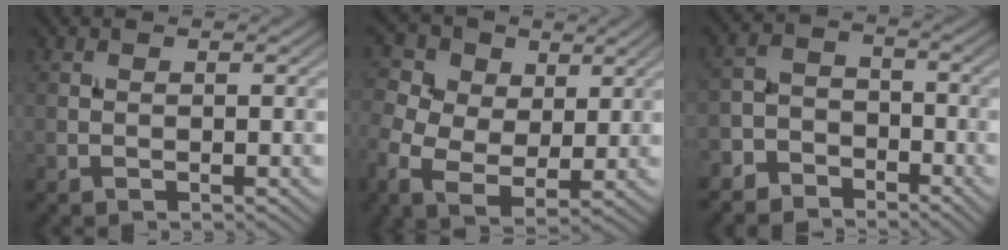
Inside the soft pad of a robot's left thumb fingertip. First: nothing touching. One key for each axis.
{"total": 8.7, "fx": 1.3, "fy": 6.6, "fz": 5.6, "tx": -0.152, "ty": 0.003, "tz": 0.017}
{"total": 5.3, "fx": -4.0, "fy": 3.2, "fz": 1.1, "tx": -0.019, "ty": 0.006, "tz": -0.091}